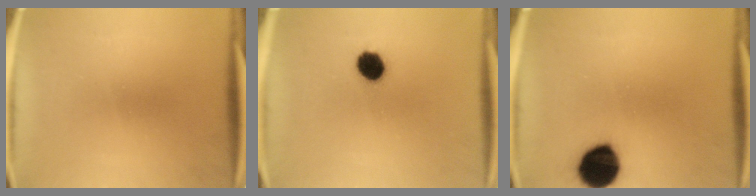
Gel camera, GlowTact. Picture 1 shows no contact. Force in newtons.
{"total": 6.3}
{"total": 12.8}